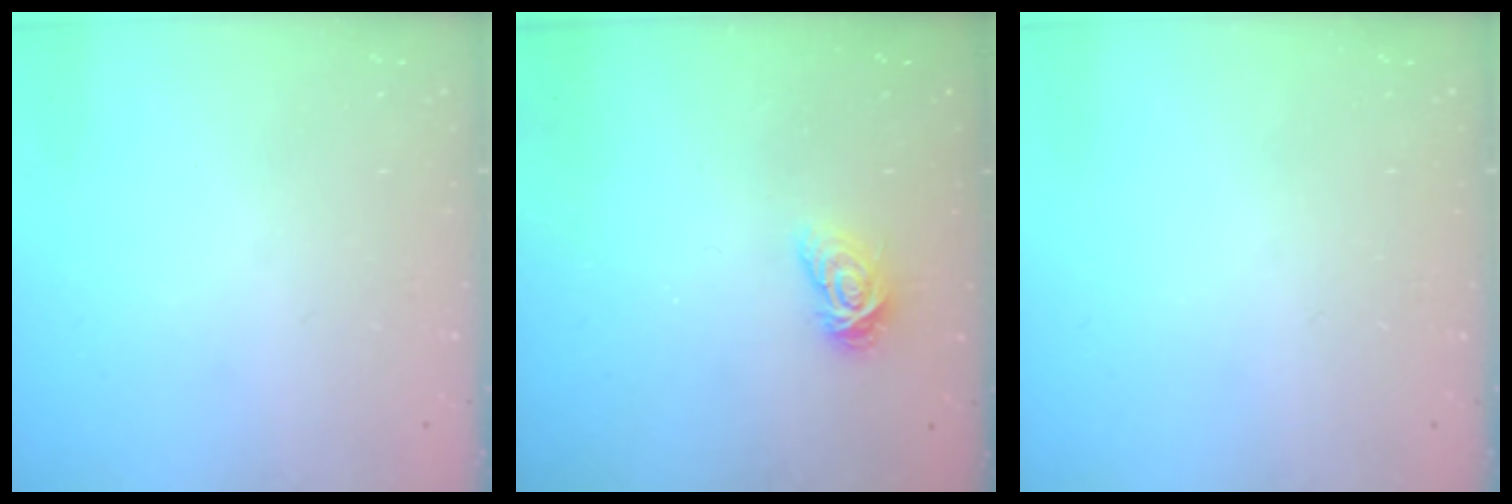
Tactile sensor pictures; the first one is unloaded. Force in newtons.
{"total": 5.6, "press": 5.6, "slide": 0.1}
{"total": 0.0}